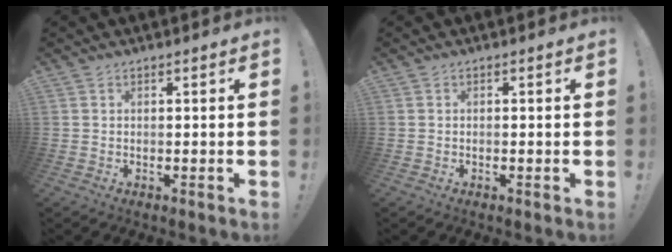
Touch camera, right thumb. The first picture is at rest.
{"total": 0.0}